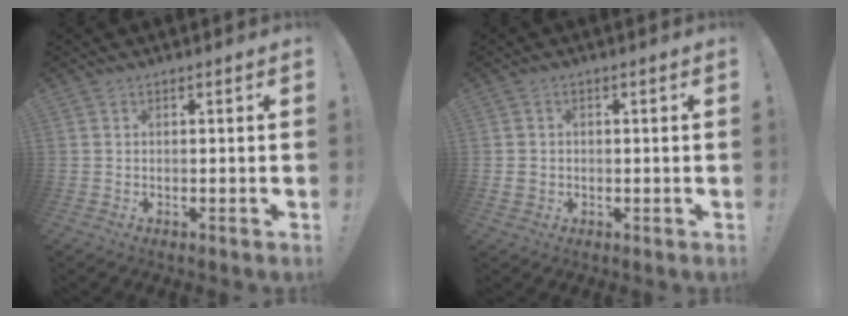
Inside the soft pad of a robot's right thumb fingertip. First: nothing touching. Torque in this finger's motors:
{"motor_torque": [-0.13, -0.04, 0.03, 0.09, -0.02]}